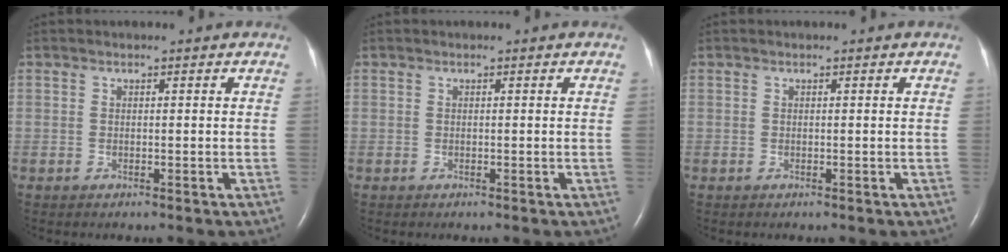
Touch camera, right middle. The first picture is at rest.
{"total": 0.0}
{"total": 0.0}